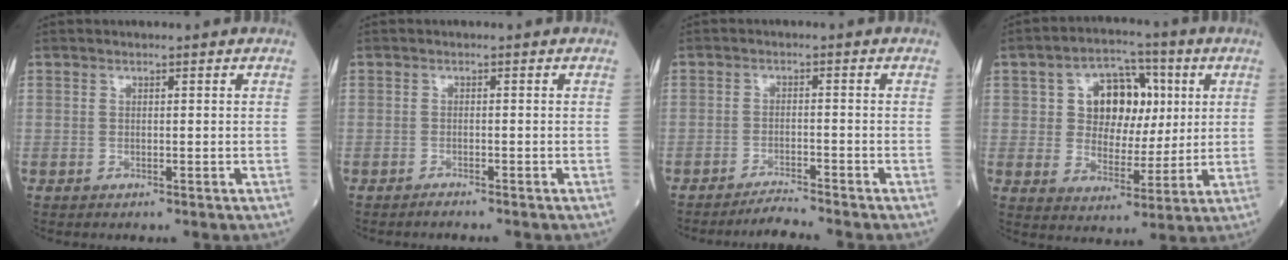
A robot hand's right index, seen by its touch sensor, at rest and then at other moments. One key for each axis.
{"total": 1.3, "fx": -1.2, "fy": -0.2, "fz": 0.5, "tx": -0.008, "ty": 0.000, "tz": -0.019}
{"total": 3.4, "fx": -3.1, "fy": -1.3, "fz": 0.3, "tx": -0.008, "ty": -0.018, "tz": -0.056}
{"total": 10.8, "fx": 2.9, "fy": 7.1, "fz": 7.7, "tx": -0.122, "ty": 0.028, "tz": 0.051}